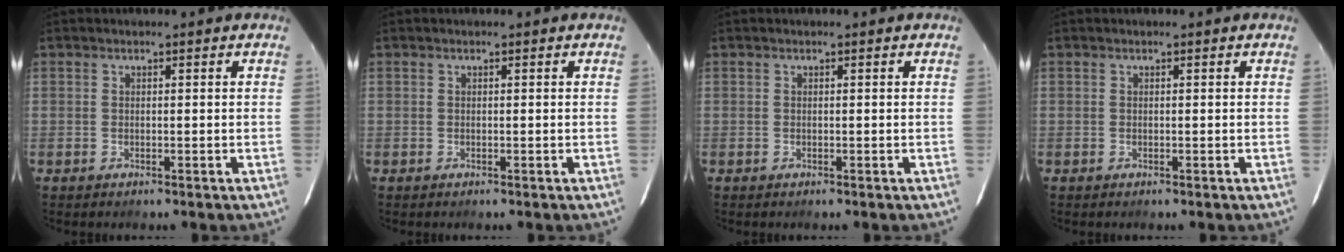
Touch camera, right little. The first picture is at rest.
{"total": 0.0}
{"total": 0.0}
{"total": 0.0}